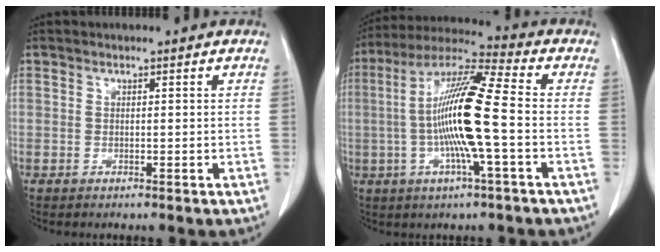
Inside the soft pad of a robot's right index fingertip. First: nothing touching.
{"total": 14.9, "force": [-1.7, 0.3, 14.8], "torque": [-0.285, 0.003, -0.042]}